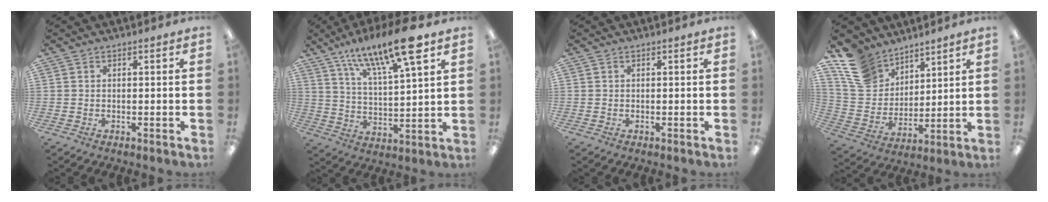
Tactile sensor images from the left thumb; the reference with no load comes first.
{"total": 16.3, "force": [11.5, 3.7, 11.0], "torque": [-0.189, -0.054, 0.186]}
{"total": 0.0}
{"total": 13.5, "force": [10.0, 8.2, 3.8], "torque": [-0.099, -0.051, 0.199]}